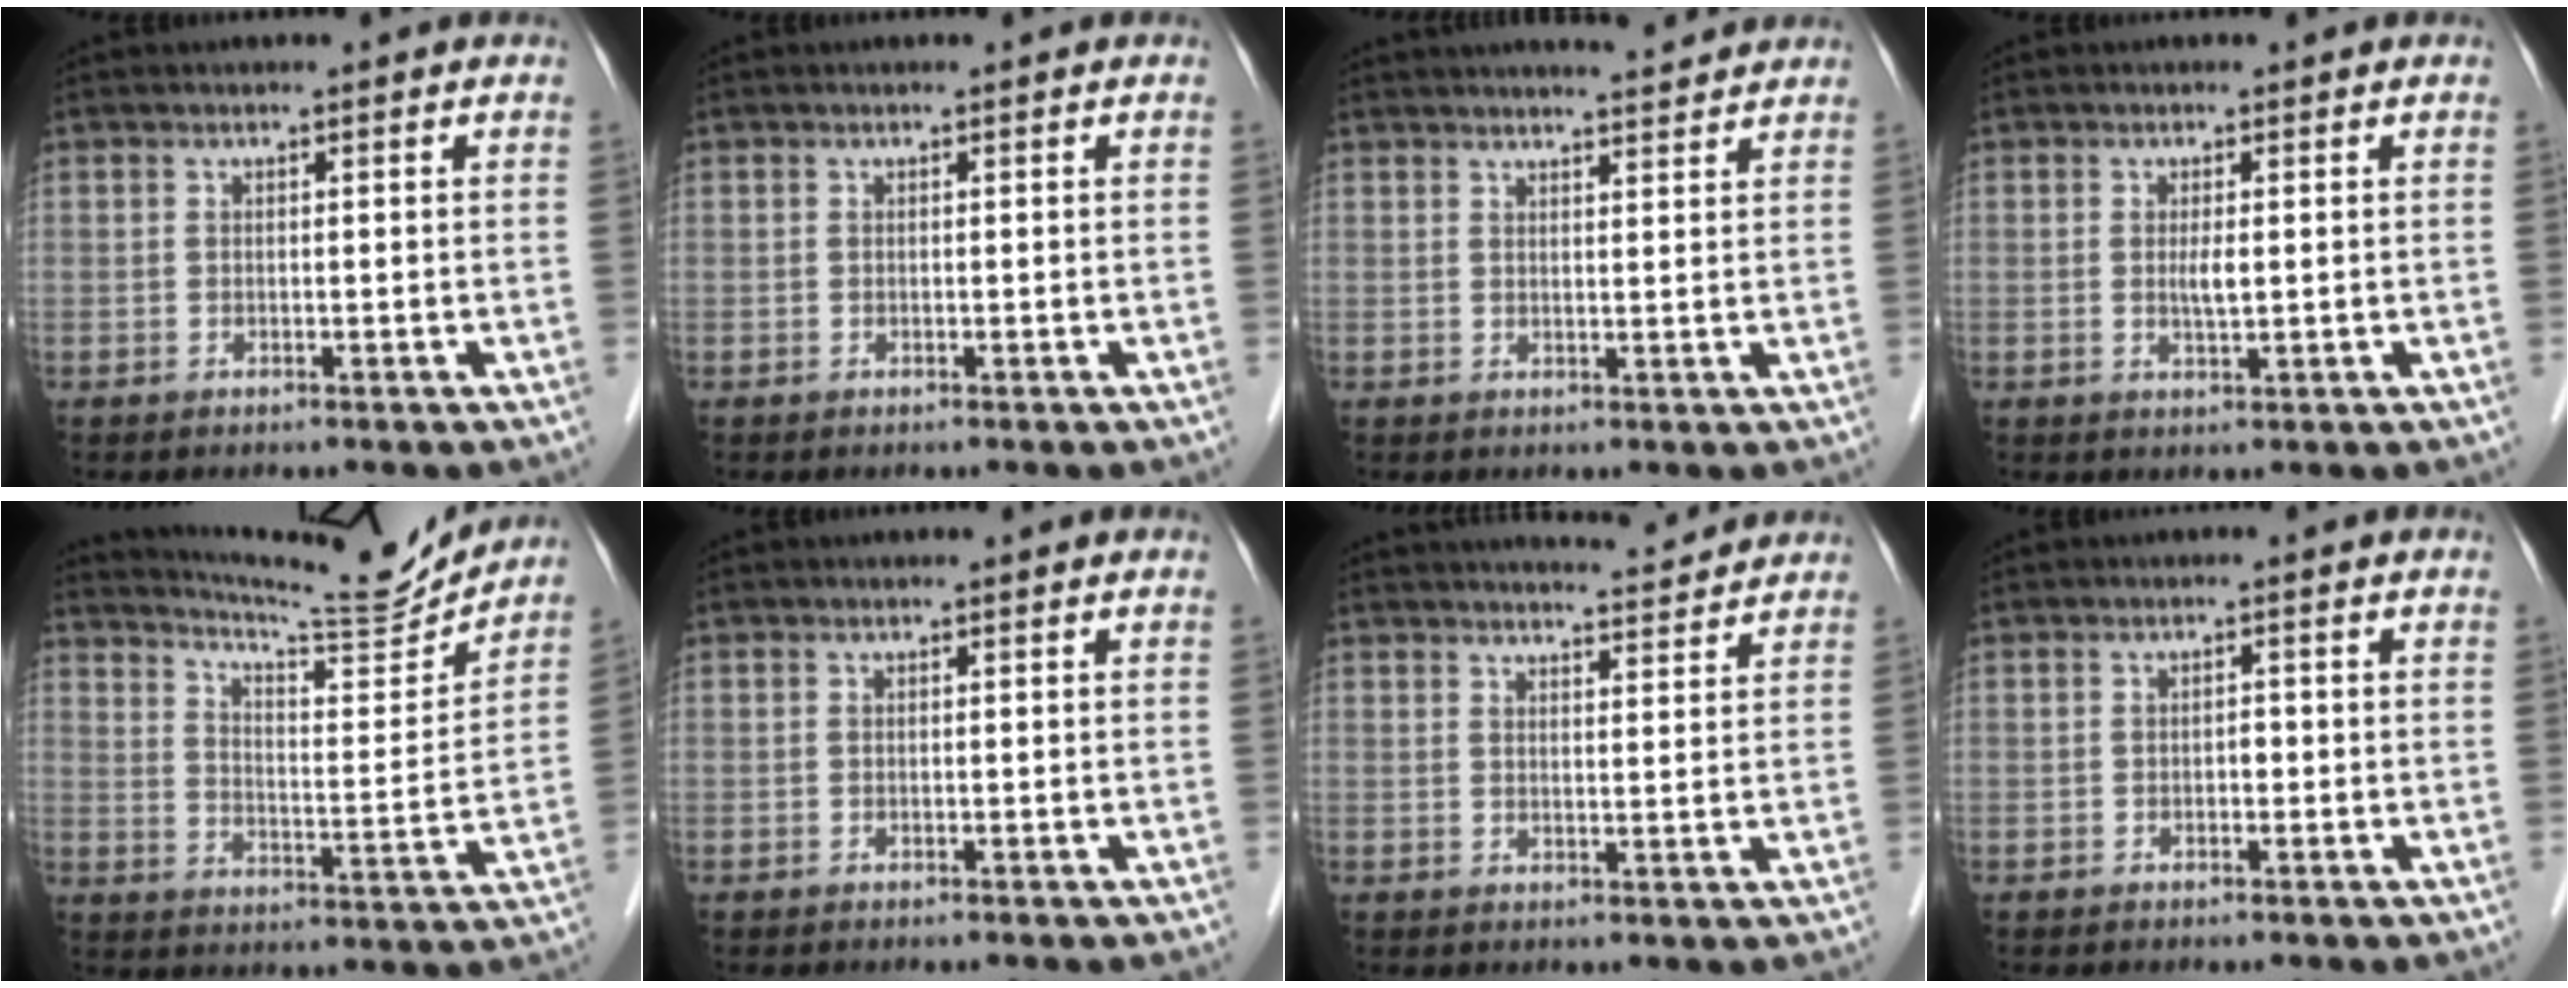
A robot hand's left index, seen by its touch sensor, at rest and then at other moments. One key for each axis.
{"total": 0.0}
{"total": 6.3, "fx": 5.9, "fy": 0.4, "fz": 2.2, "tx": -0.035, "ty": 0.016, "tz": 0.076}
{"total": 1.9, "fx": 0.2, "fy": 0.3, "fz": 1.9, "tx": -0.038, "ty": -0.002, "tz": 0.004}
{"total": 15.9, "fx": 15.3, "fy": -0.1, "fz": 4.1, "tx": -0.079, "ty": -0.039, "tz": 0.221}
{"total": 0.0}
{"total": 7.9, "fx": 7.7, "fy": 0.4, "fz": 1.8, "tx": -0.028, "ty": 0.008, "tz": 0.099}
{"total": 0.9, "fx": -0.3, "fy": 0.5, "fz": 0.7, "tx": -0.007, "ty": 0.004, "tz": -0.006}